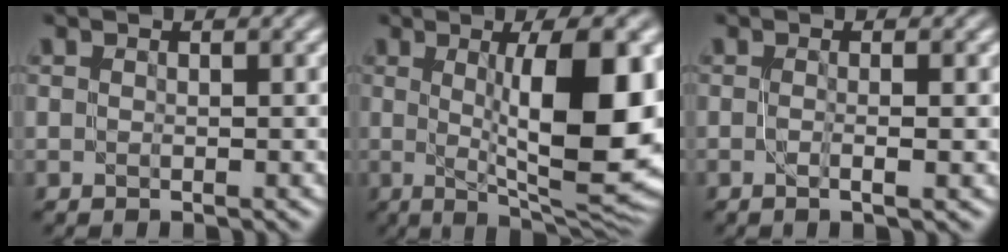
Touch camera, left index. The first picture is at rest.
{"total": 12.9, "force": [1.1, 3.6, 12.4], "torque": [-0.165, -0.005, 0.022]}
{"total": 2.0, "force": [-0.1, 0.6, 1.9], "torque": [-0.023, -0.008, -0.014]}